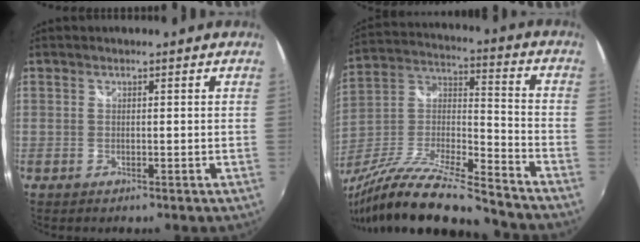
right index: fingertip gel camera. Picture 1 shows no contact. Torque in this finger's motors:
{"motor_torque": [1.04, -1.10, 0.18, 0.09]}